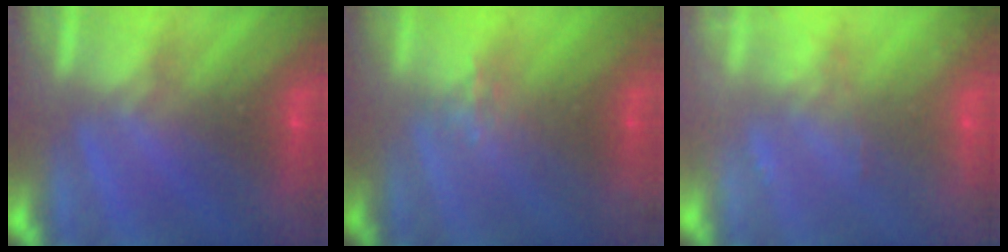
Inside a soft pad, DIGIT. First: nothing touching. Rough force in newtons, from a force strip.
{"total": 1.6}
{"total": 8.4}